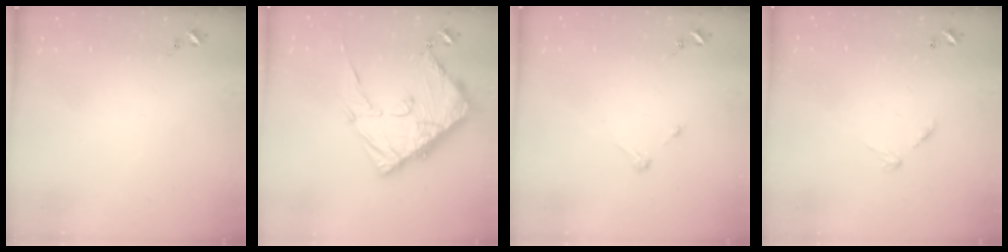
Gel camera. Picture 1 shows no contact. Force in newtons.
{"total": 18.0, "press": 17.9, "slide": 1.6}
{"total": 3.2, "press": 3.2, "slide": 0.4}
{"total": 6.0, "press": 6.0, "slide": 0.5}